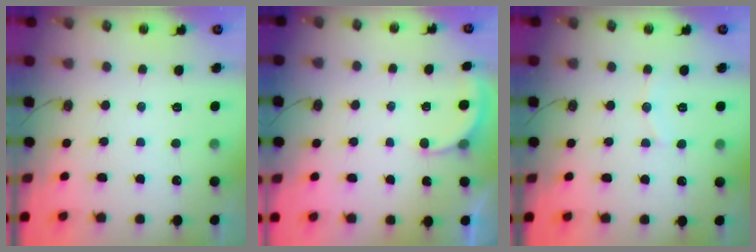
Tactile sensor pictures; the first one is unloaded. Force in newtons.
{"total": 2.9, "press": 2.9, "slide": 0.3}
{"total": 5.5, "press": 5.5, "slide": 0.5}